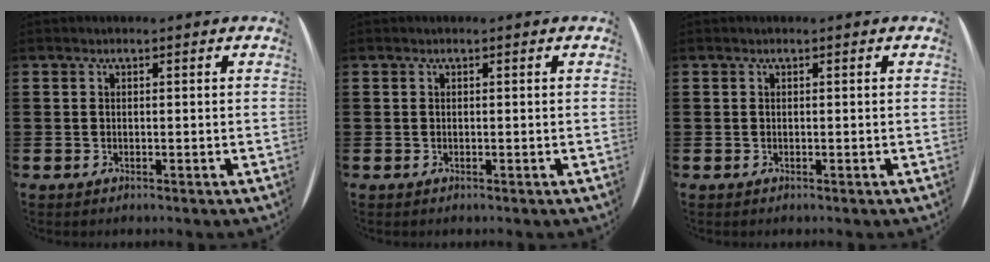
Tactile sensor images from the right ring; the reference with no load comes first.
{"total": 0.0}
{"total": 0.0}